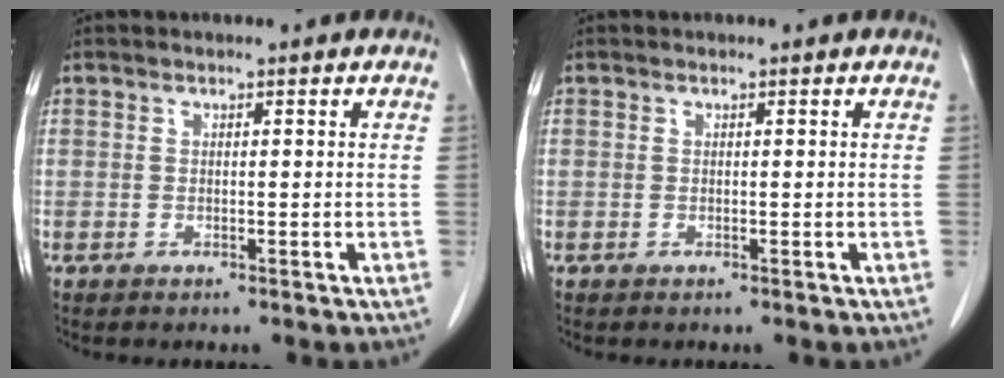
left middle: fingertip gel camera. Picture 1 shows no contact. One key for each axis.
{"total": 0.0}